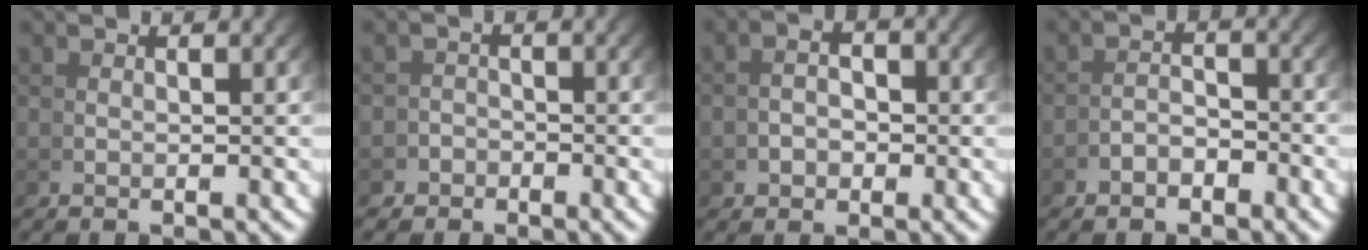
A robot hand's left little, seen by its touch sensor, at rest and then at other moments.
{"total": 2.0, "force": [-1.6, 0.9, -0.6], "torque": [0.021, -0.006, -0.032]}
{"total": 1.7, "force": [-0.4, 1.2, 1.2], "torque": [-0.009, -0.002, -0.009]}
{"total": 2.0, "force": [-1.9, 0.6, 0.5], "torque": [0.007, 0.001, -0.036]}